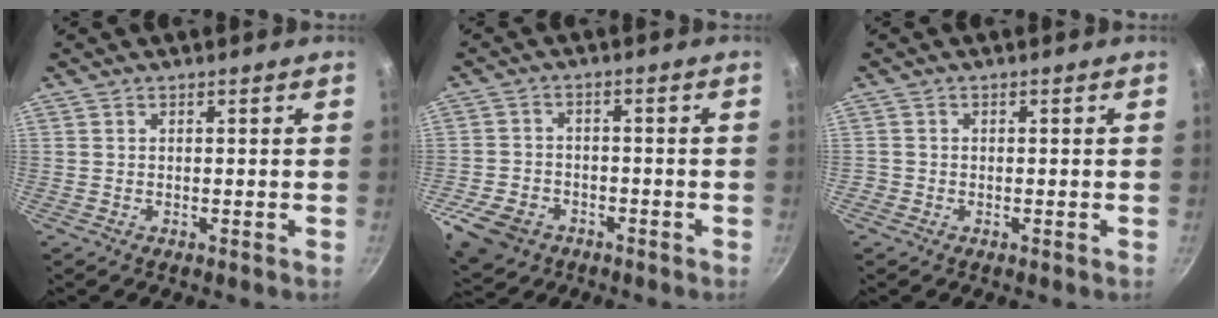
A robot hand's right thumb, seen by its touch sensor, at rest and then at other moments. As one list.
[{"total": 10.7, "force": [-5.2, 7.7, 5.3], "torque": [-0.106, 0.026, -0.091]}, {"total": 1.1, "force": [-0.5, 0.9, 0.1], "torque": [-0.003, 0.001, -0.011]}]